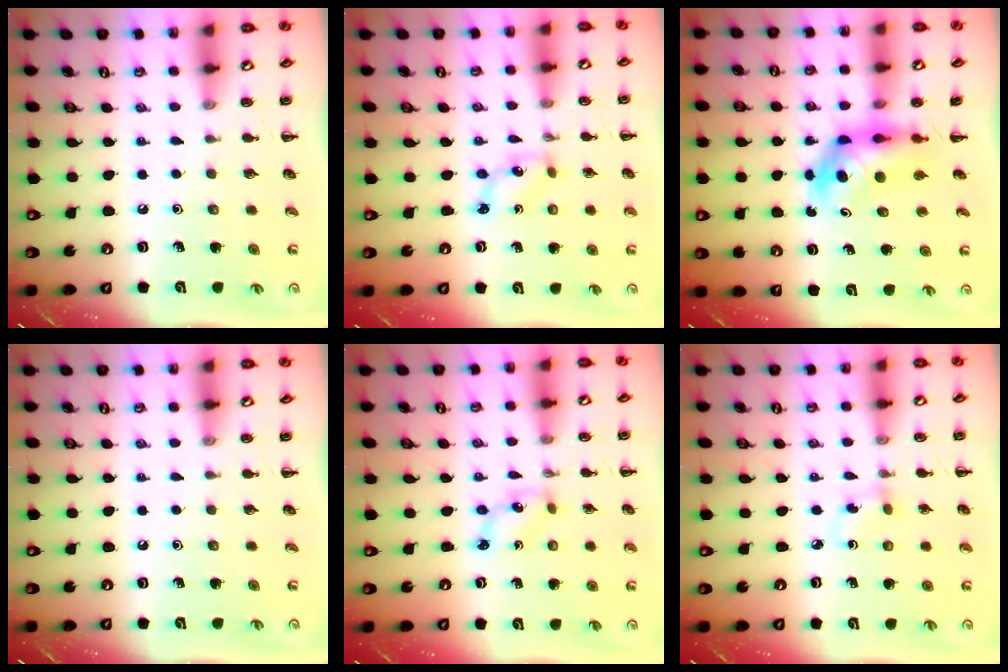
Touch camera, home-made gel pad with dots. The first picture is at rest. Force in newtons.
{"total": 1.9, "press": 1.9, "slide": 0.3}
{"total": 5.2, "press": 5.1, "slide": 1.0}
{"total": 0.0}
{"total": 1.9, "press": 1.9, "slide": 0.3}
{"total": 2.2, "press": 2.0, "slide": 0.9}